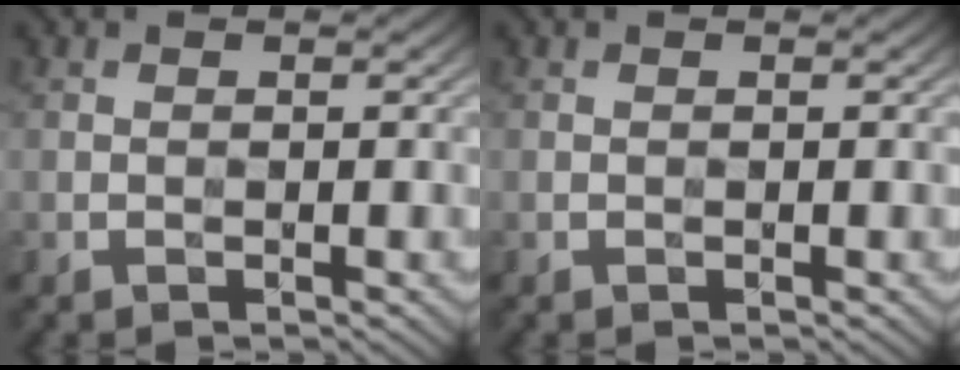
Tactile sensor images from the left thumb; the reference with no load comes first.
{"total": 0.0}